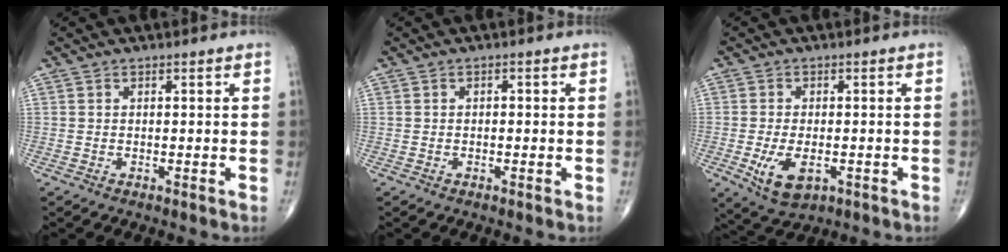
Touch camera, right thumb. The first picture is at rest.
{"total": 0.7, "force": [0.0, 0.4, 0.6], "torque": [-0.007, 0.002, -0.002]}
{"total": 7.2, "force": [-2.2, 3.8, 5.7], "torque": [-0.104, -0.008, -0.028]}